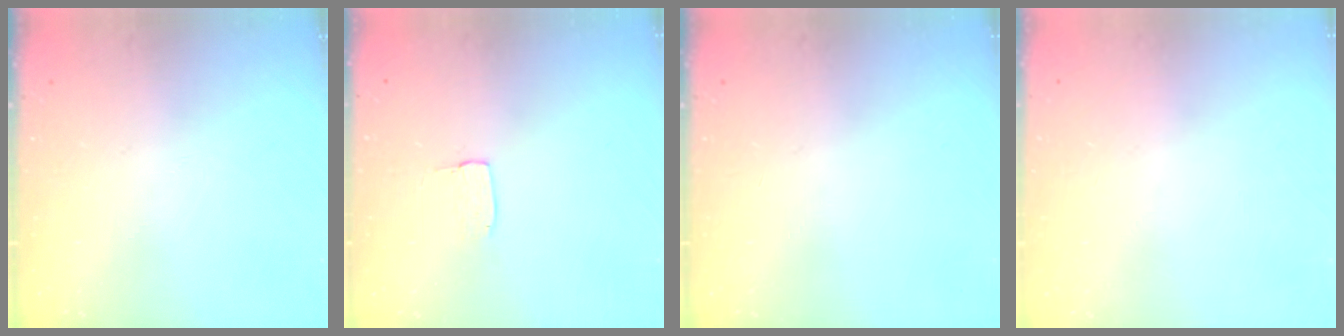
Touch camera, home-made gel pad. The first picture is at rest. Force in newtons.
{"total": 2.9, "press": 2.9, "slide": 0.2}
{"total": 0.0}
{"total": 0.0}